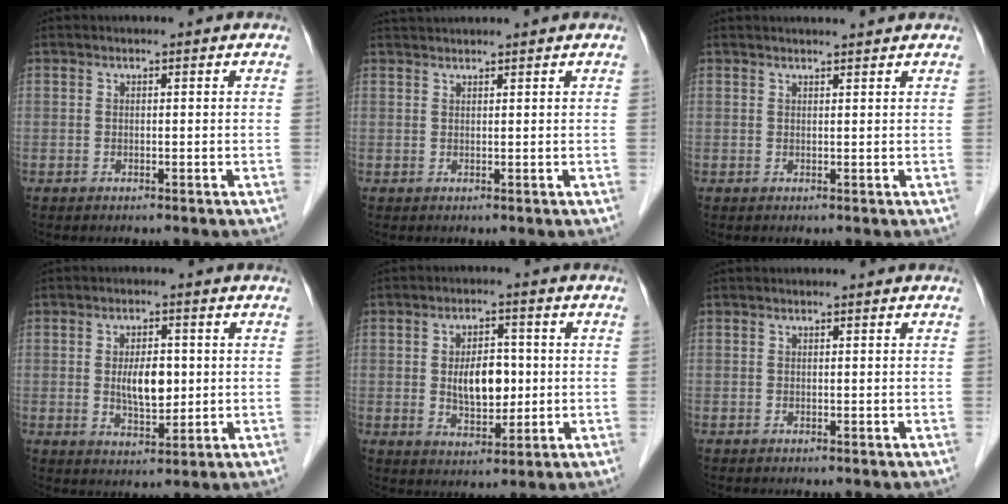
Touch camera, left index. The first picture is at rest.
{"total": 3.1, "force": [2.9, -0.5, 0.9], "torque": [-0.009, 0.029, 0.056]}
{"total": 3.2, "force": [3.0, -0.1, 1.0], "torque": [-0.012, 0.015, 0.039]}
{"total": 5.9, "force": [0.3, 2.6, 5.2], "torque": [-0.094, -0.001, 0.010]}
{"total": 7.0, "force": [0.1, 3.7, 5.9], "torque": [-0.104, 0.004, 0.006]}
{"total": 0.0}